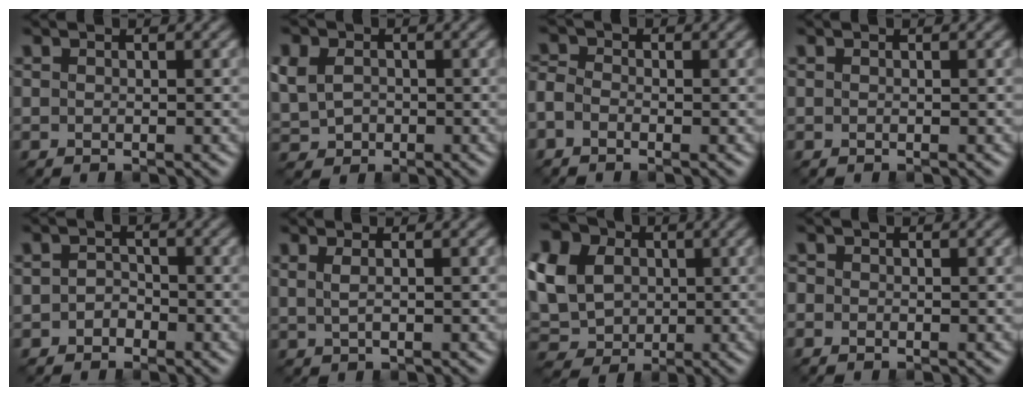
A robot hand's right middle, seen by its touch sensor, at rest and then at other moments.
{"total": 5.2, "force": [0.6, 4.4, 2.7], "torque": [-0.067, 0.021, -0.004]}
{"total": 2.0, "force": [-1.0, 1.2, 1.1], "torque": [-0.029, 0.007, -0.032]}
{"total": 0.0}
{"total": 1.2, "force": [-0.7, 0.9, 0.4], "torque": [-0.006, 0.009, -0.014]}
{"total": 1.0, "force": [0.4, 0.1, 1.0], "torque": [-0.024, 0.001, 0.011]}
{"total": 14.2, "force": [2.4, 11.8, 7.5], "torque": [-0.189, 0.030, 0.023]}
{"total": 0.7, "force": [-0.3, 0.6, 0.1], "torque": [0.000, -0.001, -0.008]}